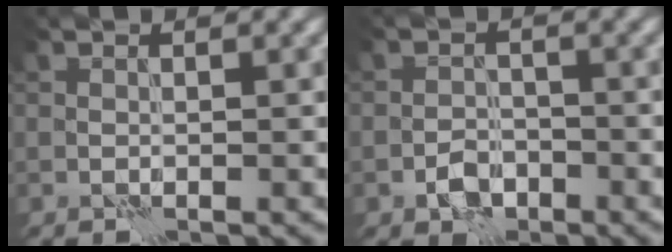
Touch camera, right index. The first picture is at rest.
{"total": 2.6, "force": [-1.5, 1.7, 1.2], "torque": [-0.017, 0.005, -0.031]}